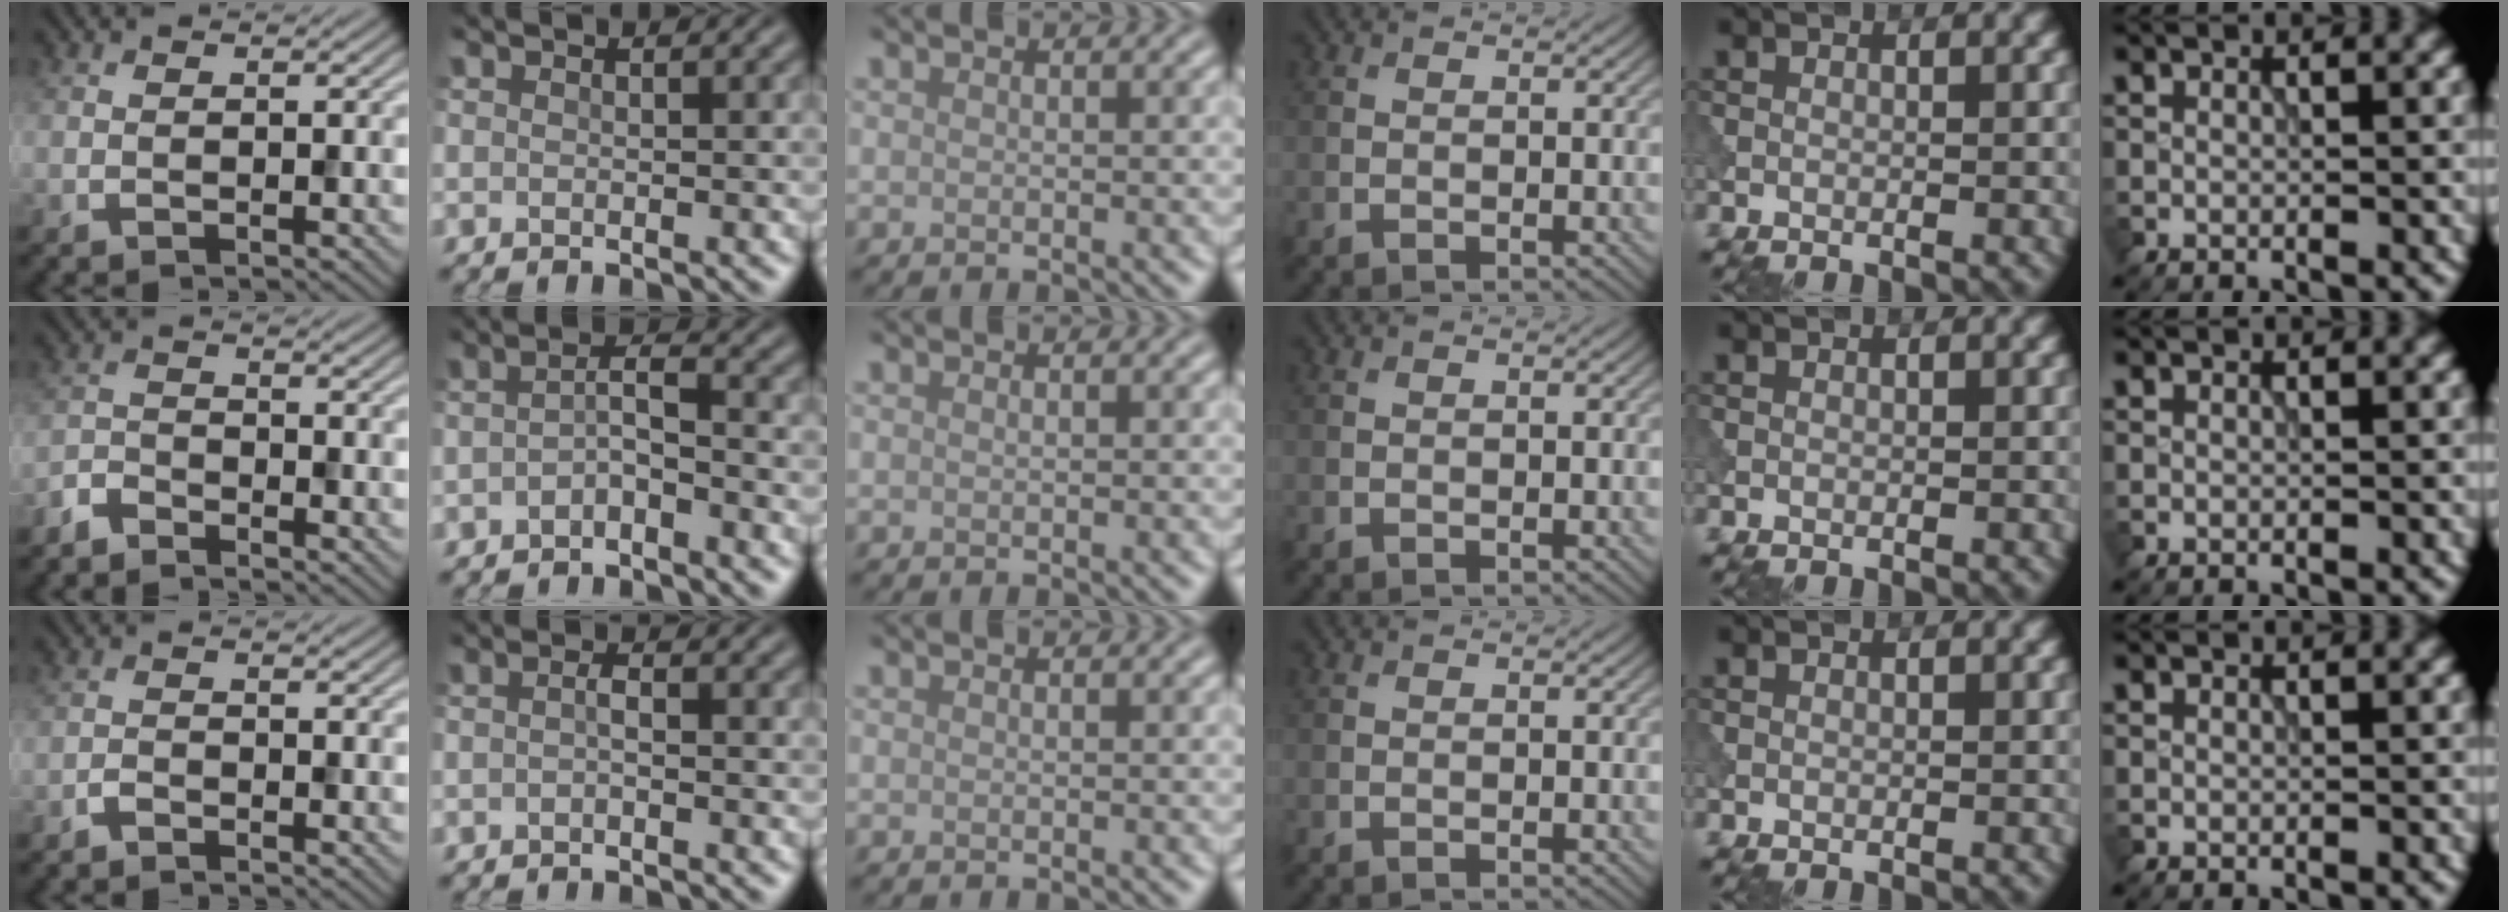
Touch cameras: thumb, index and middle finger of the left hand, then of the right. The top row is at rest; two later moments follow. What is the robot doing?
{"motion": "dispense", "object": "pipette"}